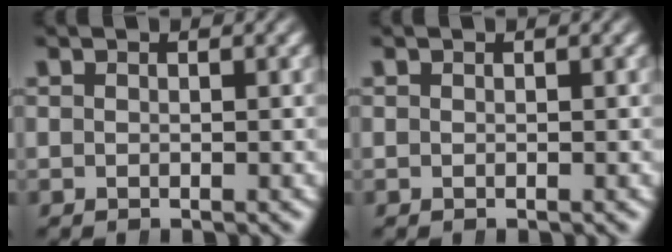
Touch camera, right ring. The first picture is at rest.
{"total": 0.0}